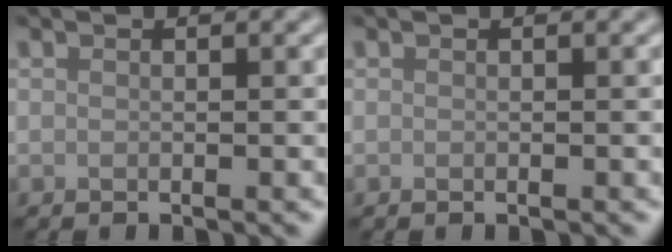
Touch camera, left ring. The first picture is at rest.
{"total": 0.0}